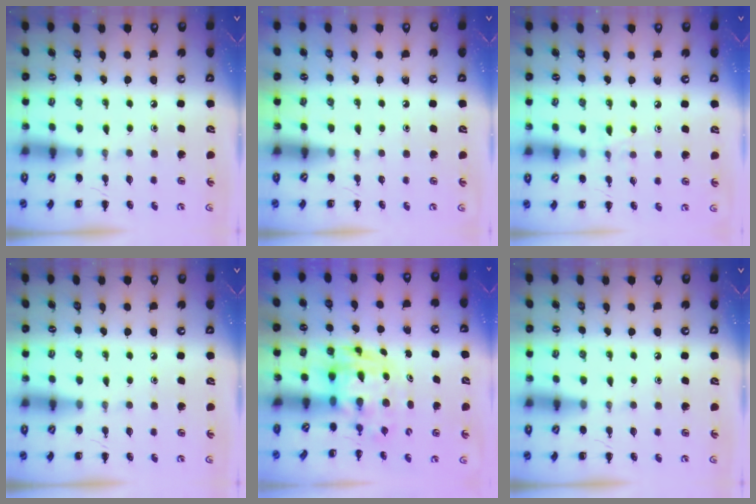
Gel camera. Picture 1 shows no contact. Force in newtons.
{"total": 0.0}
{"total": 6.3, "press": 6.0, "slide": 1.9}
{"total": 0.0}
{"total": 3.4, "press": 3.3, "slide": 0.7}
{"total": 0.0}